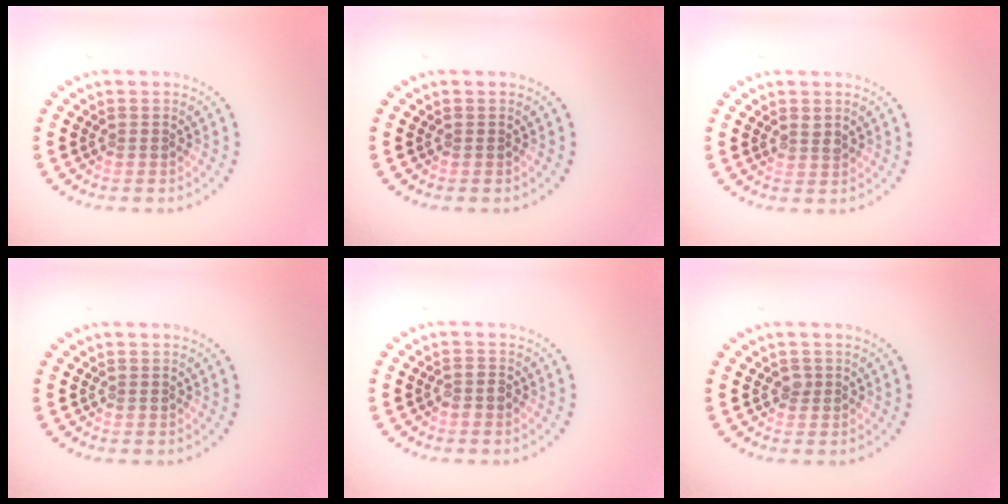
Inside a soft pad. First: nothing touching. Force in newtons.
{"total": 0.0}
{"total": 0.9, "press": 0.8, "slide": 0.5}
{"total": 0.0}
{"total": 1.0, "press": 0.9, "slide": 0.5}
{"total": 0.8, "press": 0.6, "slide": 0.5}